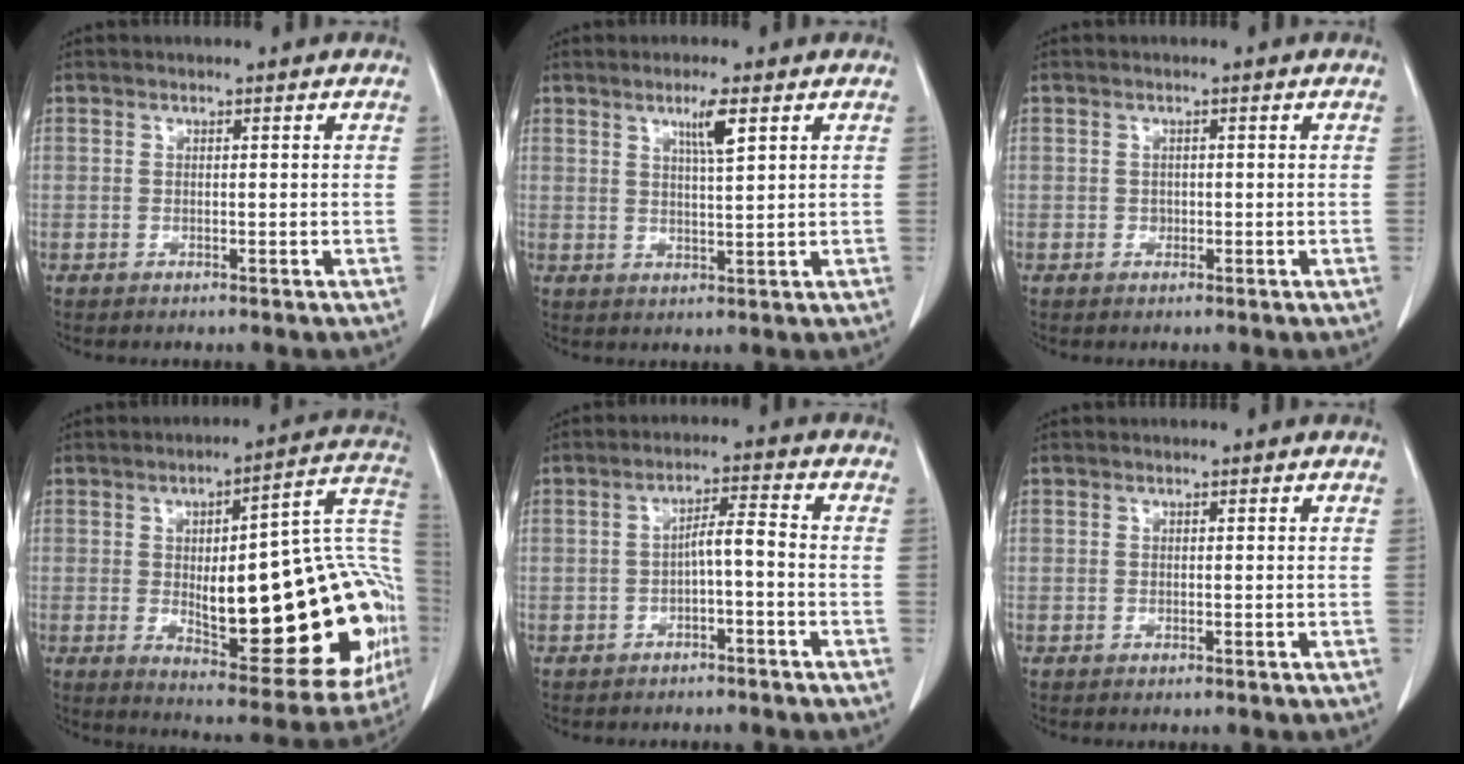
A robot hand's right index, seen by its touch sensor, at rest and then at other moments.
{"total": 4.1, "force": [2.1, 0.0, 3.5], "torque": [-0.062, -0.004, 0.037]}
{"total": 0.7, "force": [-0.1, 0.7, 0.2], "torque": [-0.001, 0.003, -0.002]}
{"total": 29.4, "force": [-3.4, 7.9, 28.1], "torque": [-0.285, 0.026, -0.028]}
{"total": 3.9, "force": [-1.3, 0.5, 3.6], "torque": [-0.058, 0.016, -0.019]}
{"total": 0.0}